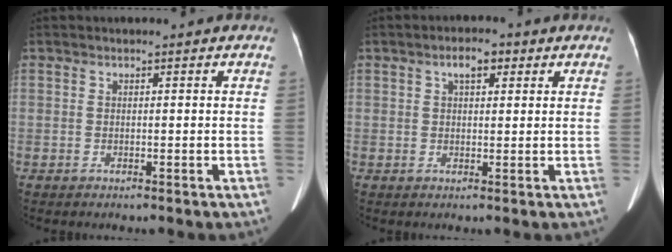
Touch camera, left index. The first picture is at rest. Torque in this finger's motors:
{"motor_torque": [0.61, -0.46, 0.30, 0.07]}